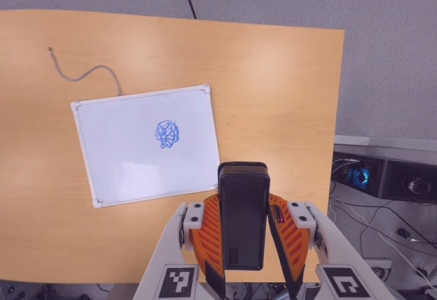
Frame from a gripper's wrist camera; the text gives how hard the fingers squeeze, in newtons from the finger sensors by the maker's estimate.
{"total": 5.8, "left": 4.4, "right": 7.2}